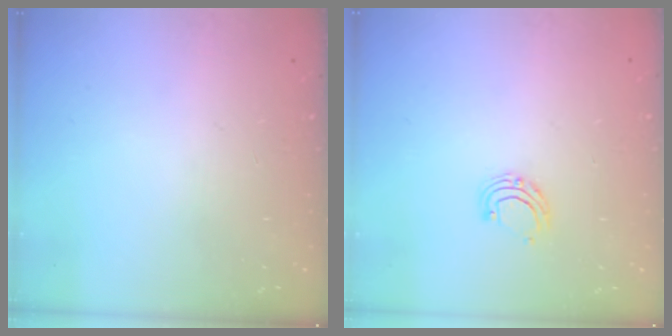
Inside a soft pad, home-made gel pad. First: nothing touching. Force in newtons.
{"total": 6.6, "press": 6.5, "slide": 0.7}